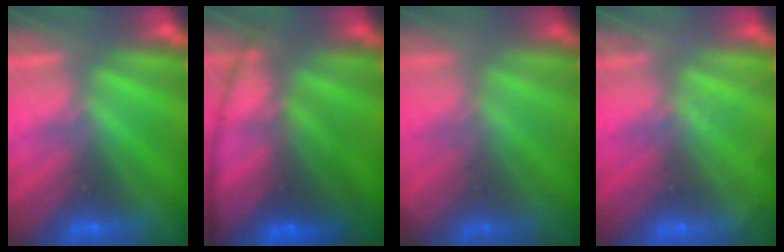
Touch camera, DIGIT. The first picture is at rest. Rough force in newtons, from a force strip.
{"total": 5.8}
{"total": 1.8}
{"total": 1.8}